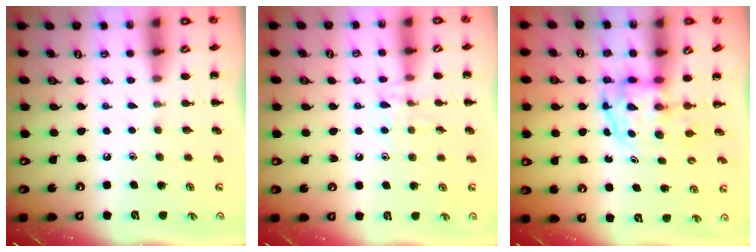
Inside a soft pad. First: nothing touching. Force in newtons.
{"total": 8.4, "press": 8.2, "slide": 1.6}
{"total": 3.7, "press": 3.7, "slide": 0.2}